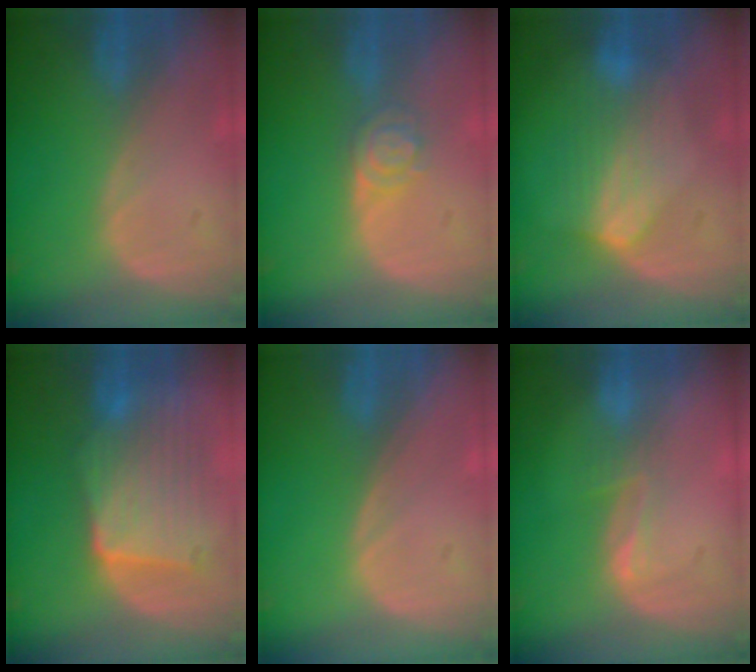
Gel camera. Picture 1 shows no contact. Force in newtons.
{"total": 3.8, "press": 3.5, "slide": 1.6}
{"total": 7.2, "press": 6.5, "slide": 3.1}
{"total": 9.3, "press": 8.6, "slide": 3.4}
{"total": 0.0}
{"total": 2.6, "press": 2.0, "slide": 1.6}